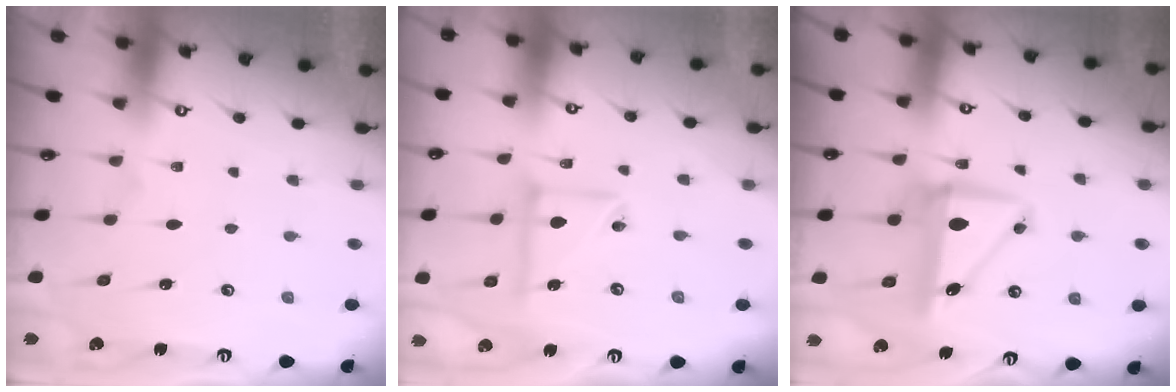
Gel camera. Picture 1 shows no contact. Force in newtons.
{"total": 9.5, "press": 9.5, "slide": 0.7}
{"total": 7.9, "press": 7.7, "slide": 1.9}